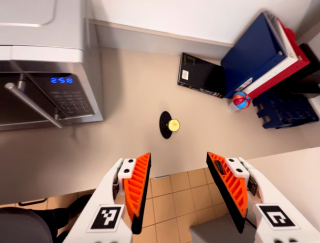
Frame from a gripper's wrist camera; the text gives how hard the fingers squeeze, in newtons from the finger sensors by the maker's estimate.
{"total": 0.0}